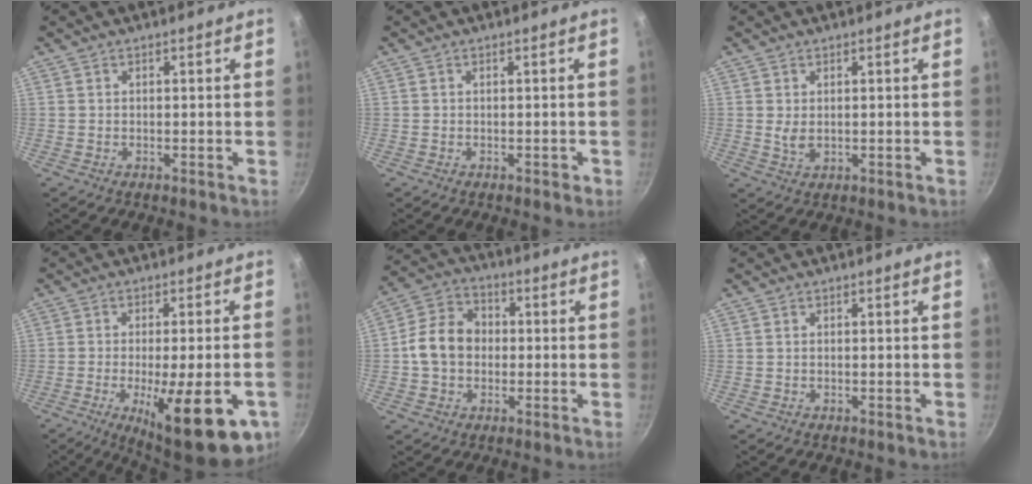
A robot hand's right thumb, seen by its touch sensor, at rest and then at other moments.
{"total": 0.5, "force": [-0.2, 0.3, 0.4], "torque": [0.000, 0.001, -0.002]}
{"total": 2.2, "force": [0.4, 1.3, 1.7], "torque": [-0.030, -0.007, 0.014]}
{"total": 19.1, "force": [-7.3, 6.2, 16.5], "torque": [-0.197, -0.004, -0.085]}
{"total": 10.2, "force": [-0.5, 8.2, 6.0], "torque": [-0.097, 0.031, -0.018]}
{"total": 0.0}